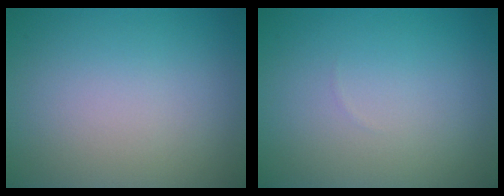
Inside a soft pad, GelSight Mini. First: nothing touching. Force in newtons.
{"total": 0.0}